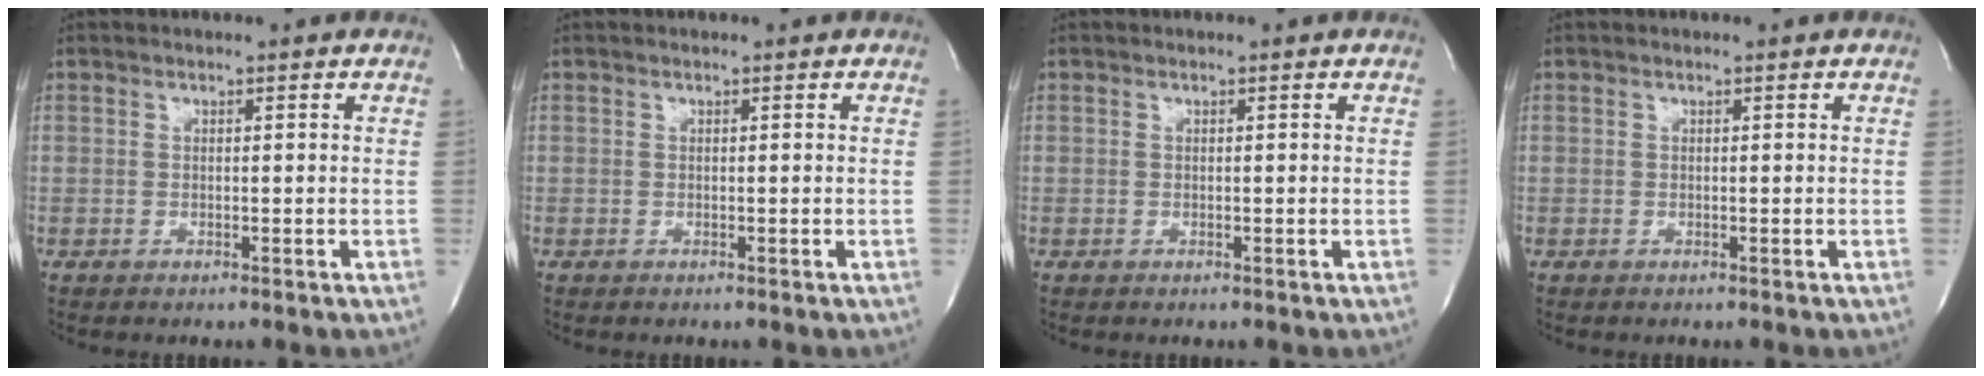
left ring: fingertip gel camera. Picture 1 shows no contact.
{"total": 0.0}
{"total": 0.0}
{"total": 0.0}